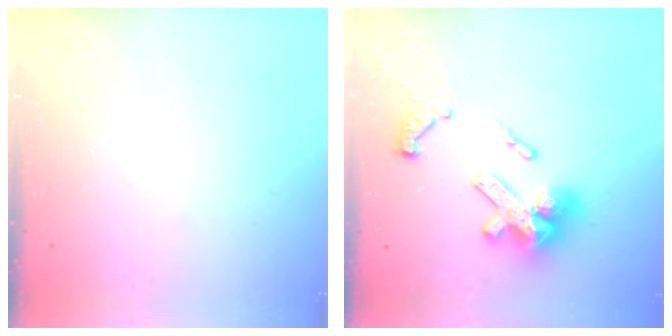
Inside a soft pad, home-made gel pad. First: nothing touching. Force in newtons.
{"total": 18.8, "press": 18.8, "slide": 1.6}